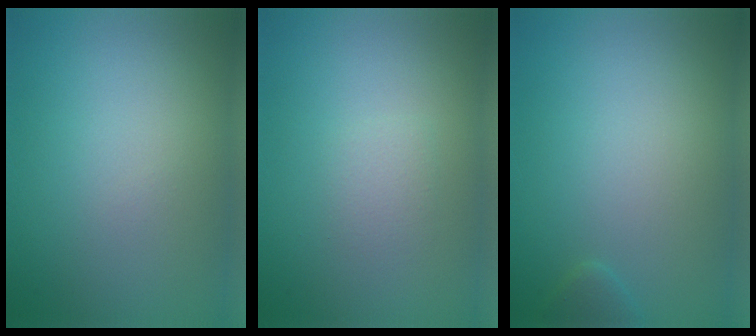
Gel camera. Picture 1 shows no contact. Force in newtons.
{"total": 1.0, "press": 1.0, "slide": 0.0}
{"total": 0.8, "press": 0.8, "slide": 0.0}